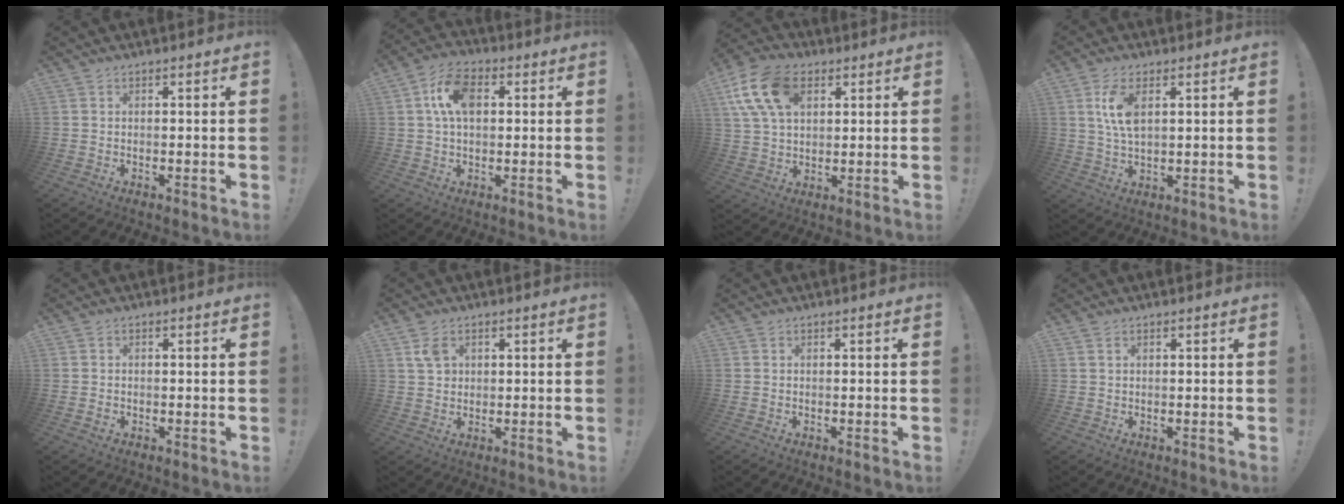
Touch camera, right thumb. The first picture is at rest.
{"total": 10.4, "force": [2.2, 6.4, 7.9], "torque": [-0.136, 0.009, 0.041]}
{"total": 15.8, "force": [6.2, 10.2, 10.3], "torque": [-0.191, -0.007, 0.121]}
{"total": 7.9, "force": [2.7, 3.5, 6.6], "torque": [-0.134, -0.006, 0.044]}
{"total": 0.9, "force": [-0.4, 0.6, 0.4], "torque": [-0.008, 0.002, -0.007]}
{"total": 4.6, "force": [2.1, 3.3, 2.3], "torque": [-0.033, -0.003, 0.040]}
{"total": 0.0}
{"total": 1.3, "force": [0.8, 0.7, 0.8], "torque": [-0.017, 0.001, 0.015]}